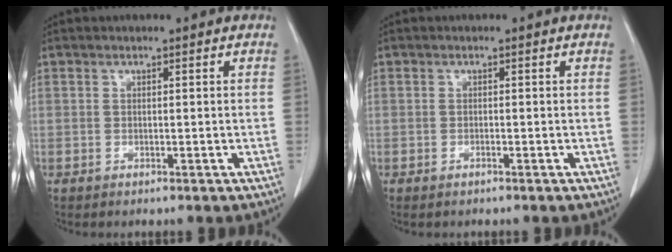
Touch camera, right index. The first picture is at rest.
{"total": 0.5, "force": [-0.4, 0.1, 0.3], "torque": [-0.008, -0.001, -0.007]}